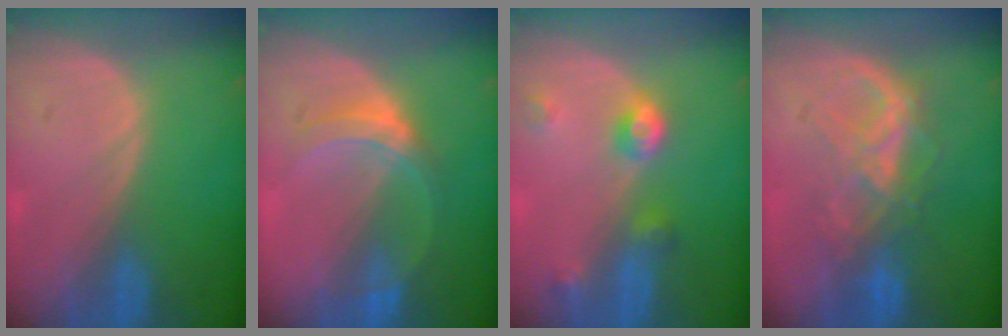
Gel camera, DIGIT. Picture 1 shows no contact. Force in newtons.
{"total": 5.2, "press": 4.8, "slide": 1.9}
{"total": 4.7, "press": 4.3, "slide": 2.0}
{"total": 6.6, "press": 6.6, "slide": 0.4}